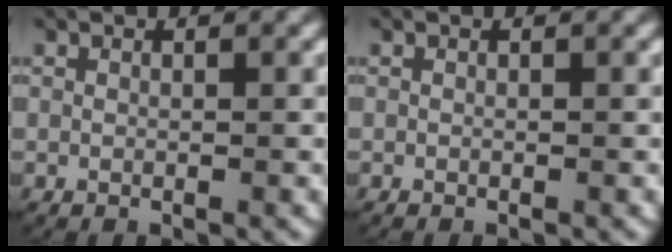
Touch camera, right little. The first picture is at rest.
{"total": 0.0}